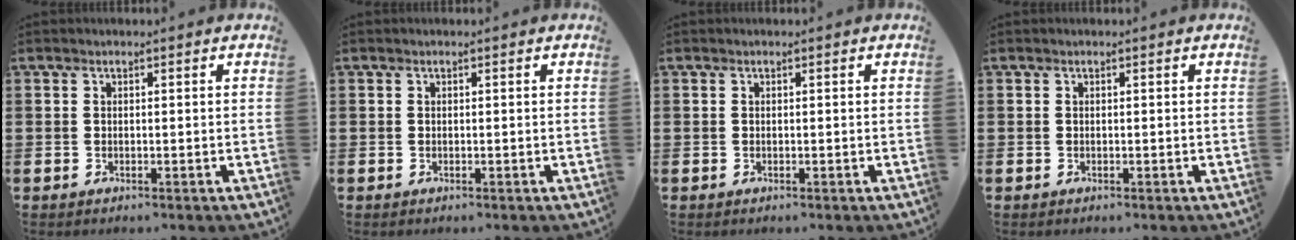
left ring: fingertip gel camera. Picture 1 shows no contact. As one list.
[{"total": 0.0}, {"total": 0.0}, {"total": 0.0}]